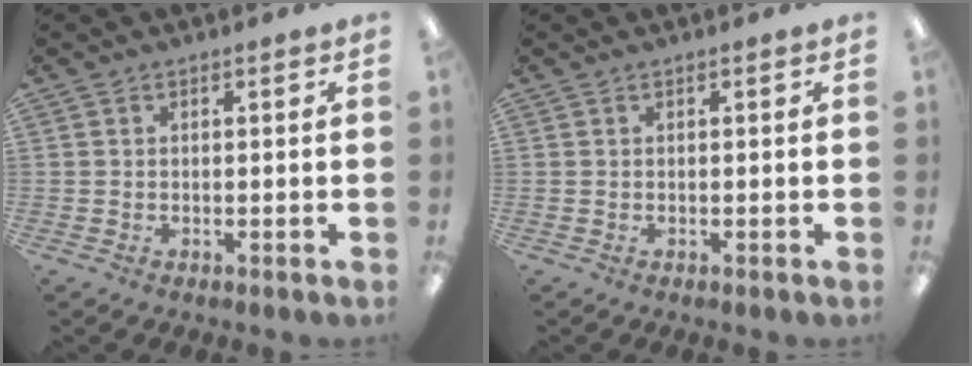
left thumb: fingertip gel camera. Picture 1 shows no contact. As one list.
[{"total": 0.0}]